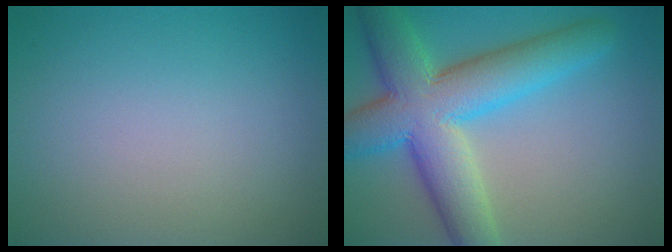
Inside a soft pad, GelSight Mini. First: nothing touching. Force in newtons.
{"total": 10.1, "press": 10.1, "slide": 0.5}